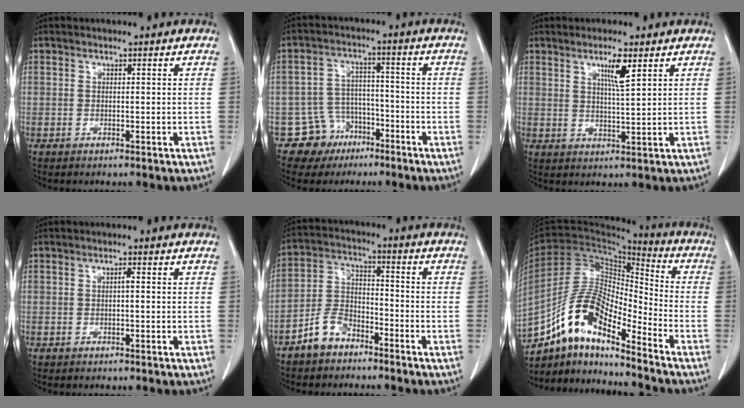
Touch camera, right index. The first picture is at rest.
{"total": 7.0, "force": [-4.1, 5.7, -0.1], "torque": [0.011, 0.022, -0.062]}
{"total": 4.5, "force": [2.4, 0.0, 3.8], "torque": [-0.066, -0.006, 0.042]}
{"total": 0.7, "force": [0.0, 0.1, 0.7], "torque": [-0.013, 0.002, 0.000]}
{"total": 6.7, "force": [-4.7, 3.8, 2.8], "torque": [-0.065, 0.011, -0.093]}
{"total": 13.7, "force": [-10.0, 3.4, 8.8], "torque": [-0.172, 0.024, -0.181]}